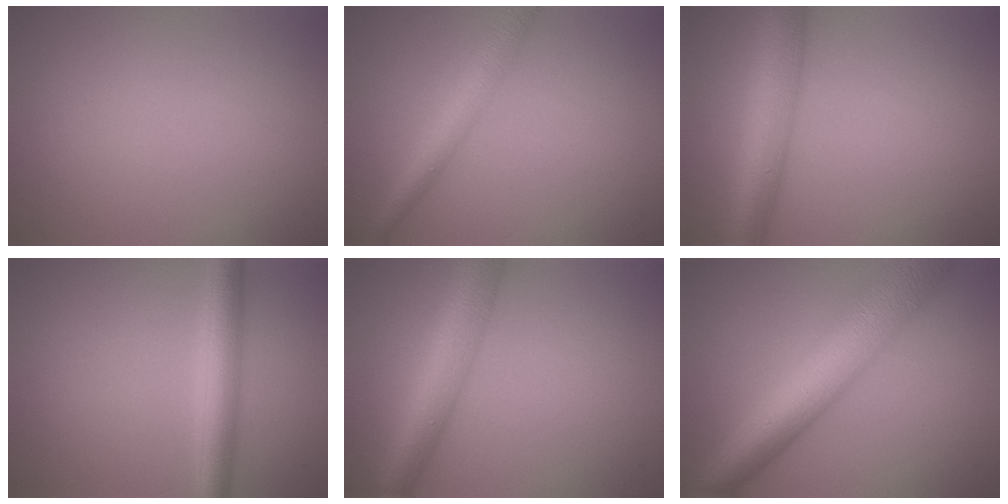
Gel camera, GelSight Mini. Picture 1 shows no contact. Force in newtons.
{"total": 3.6, "press": 3.6, "slide": 0.1}
{"total": 6.1, "press": 6.1, "slide": 0.1}
{"total": 4.2, "press": 4.2, "slide": 0.0}
{"total": 6.5, "press": 6.5, "slide": 0.2}
{"total": 9.5, "press": 9.5, "slide": 0.1}